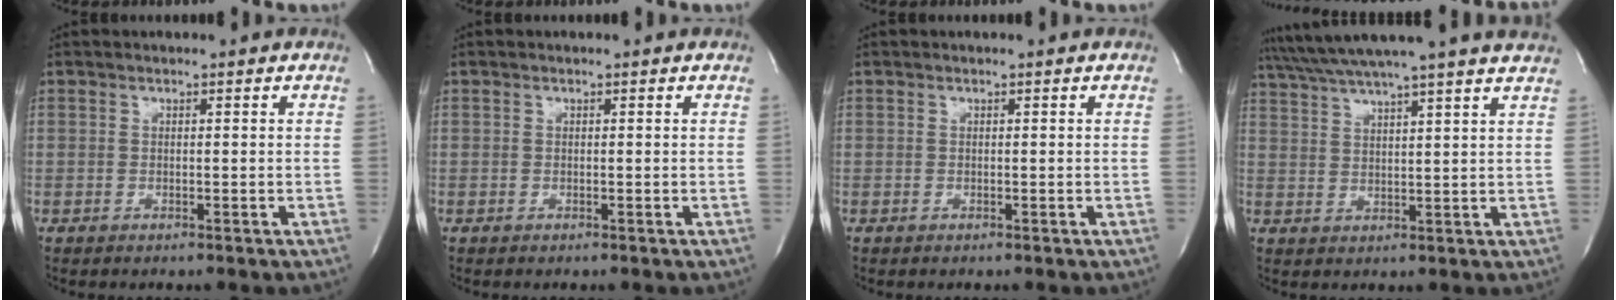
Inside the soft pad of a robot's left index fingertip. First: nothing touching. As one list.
[{"total": 0.0}, {"total": 0.0}, {"total": 17.7, "force": [15.8, -1.4, 7.9], "torque": [-0.147, 0.006, 0.216]}]